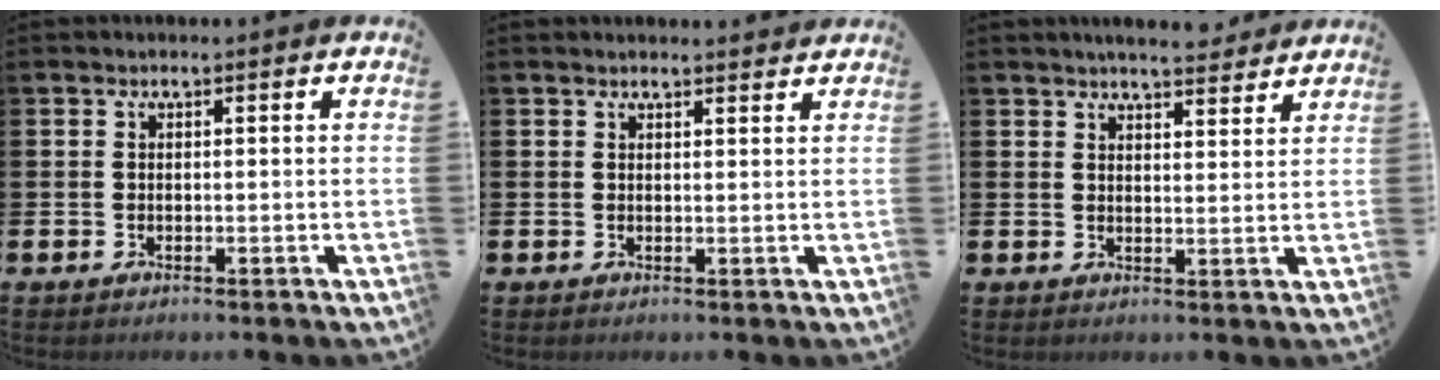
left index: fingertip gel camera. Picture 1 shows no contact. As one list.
[{"total": 1.3, "force": [1.3, 0.1, 0.0], "torque": [0.005, -0.007, 0.023]}, {"total": 4.4, "force": [4.3, 0.3, 0.7], "torque": [-0.015, -0.022, 0.078]}]